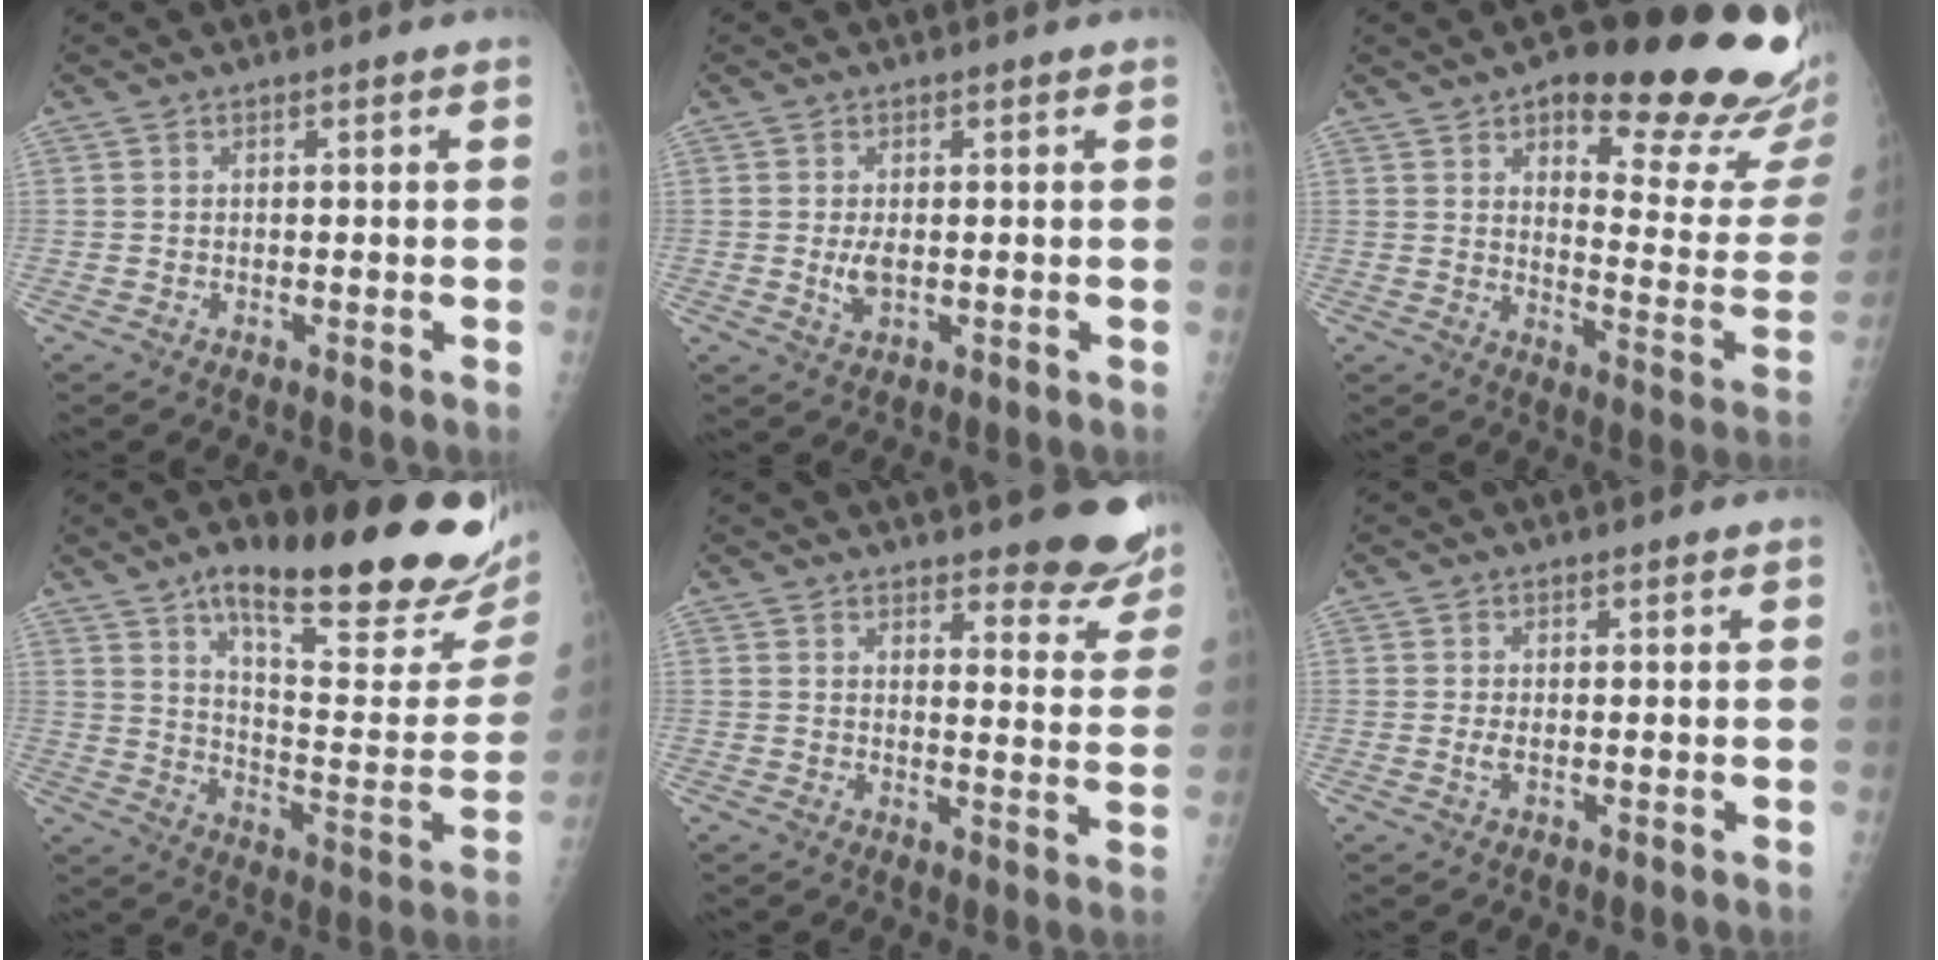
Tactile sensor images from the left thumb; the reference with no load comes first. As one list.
[{"total": 3.1, "force": [0.3, 1.4, 2.7], "torque": [-0.050, -0.007, 0.013]}, {"total": 24.3, "force": [16.7, 6.8, 16.3], "torque": [-0.163, -0.092, 0.214]}, {"total": 28.9, "force": [19.0, 7.3, 20.6], "torque": [-0.252, -0.085, 0.281]}, {"total": 10.7, "force": [9.3, 2.8, 4.5], "torque": [-0.020, -0.070, 0.104]}, {"total": 1.5, "force": [0.3, 0.4, 1.4], "torque": [-0.031, 0.000, 0.009]}]